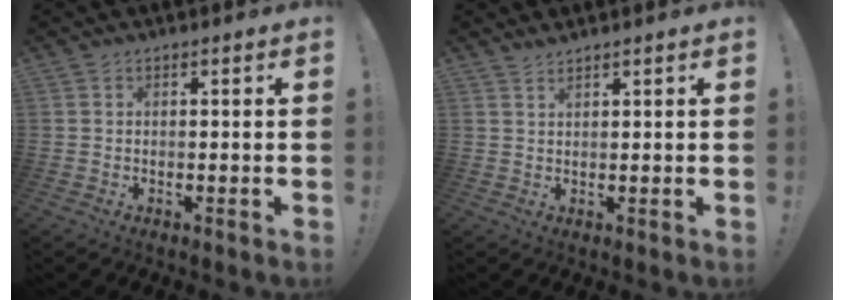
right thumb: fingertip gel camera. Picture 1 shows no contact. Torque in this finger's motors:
{"motor_torque": [0.15, -0.01, 0.30, -0.08, -0.02]}